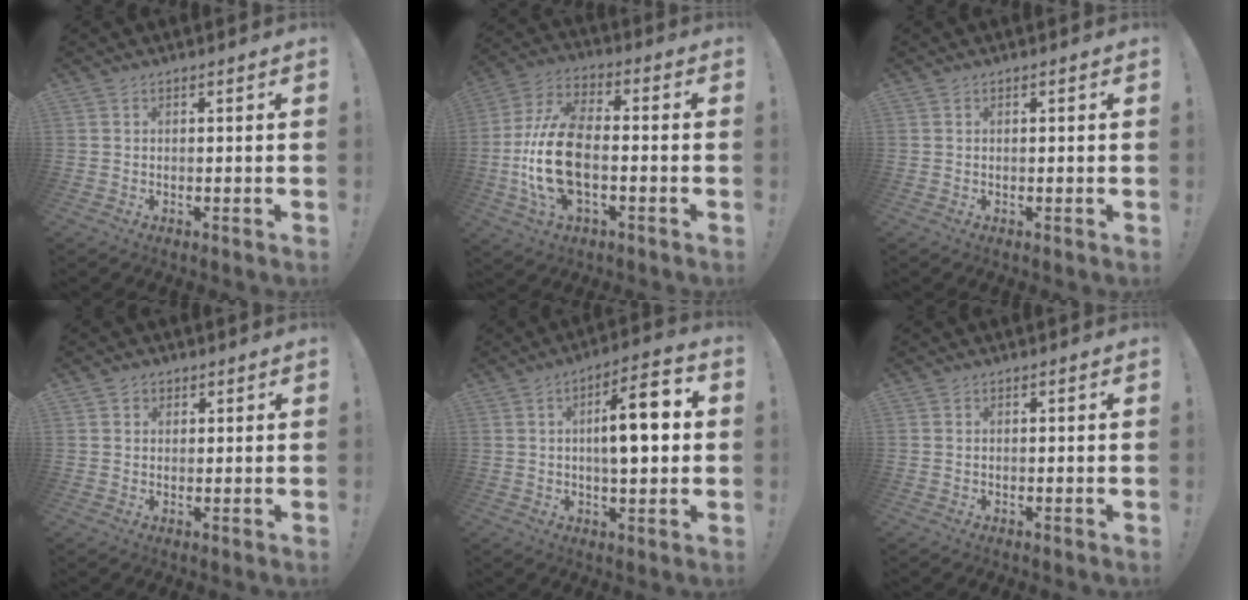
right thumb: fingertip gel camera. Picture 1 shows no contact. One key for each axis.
{"total": 18.4, "fx": -3.7, "fy": 9.9, "fz": 15.1, "tx": -0.305, "ty": 0.015, "tz": -0.054}
{"total": 0.0}
{"total": 2.1, "fx": 1.1, "fy": 1.8, "fz": 0.3, "tx": 0.005, "ty": -0.004, "tz": 0.019}
{"total": 12.1, "fx": 0.9, "fy": 4.0, "fz": 11.4, "tx": -0.170, "ty": 0.006, "tz": 0.009}
{"total": 0.0}